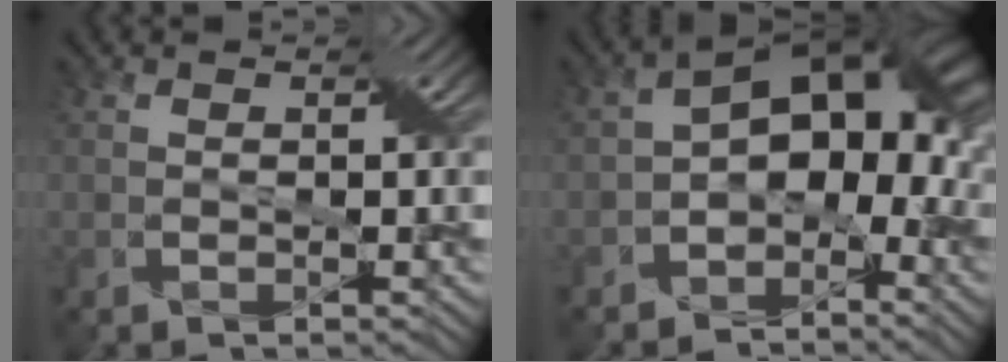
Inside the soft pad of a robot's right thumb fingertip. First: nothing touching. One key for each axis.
{"total": 12.5, "fx": -2.0, "fy": 7.9, "fz": 9.5, "tx": -0.120, "ty": 0.014, "tz": -0.046}